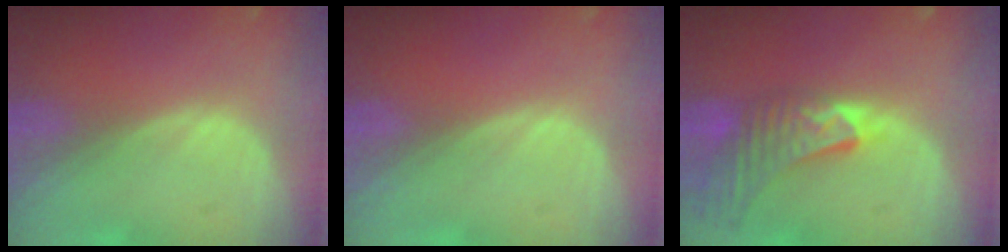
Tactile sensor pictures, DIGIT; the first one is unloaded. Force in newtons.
{"total": 0.0}
{"total": 9.2, "press": 8.3, "slide": 3.9}